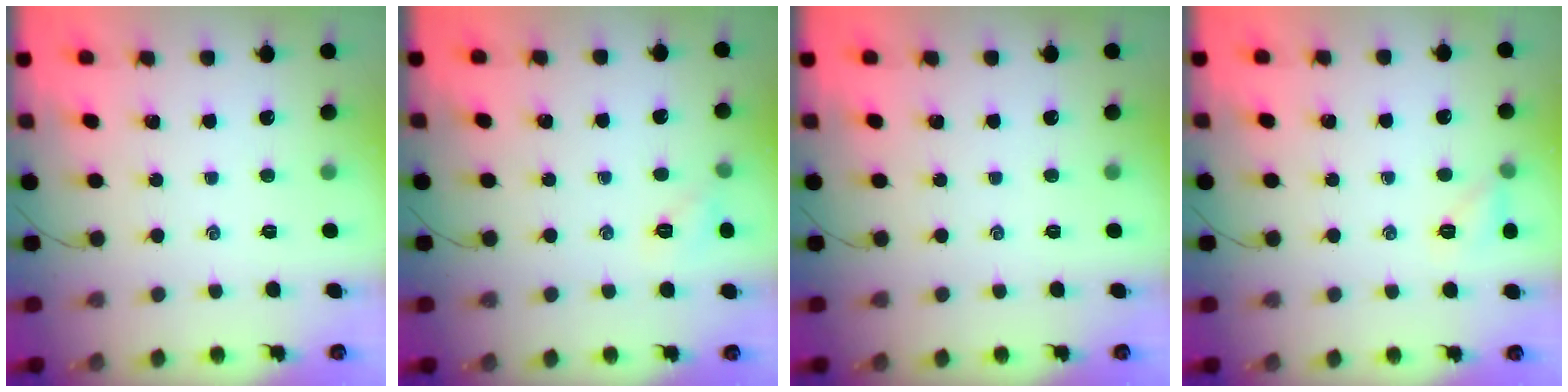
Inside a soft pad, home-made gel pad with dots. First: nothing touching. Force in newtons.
{"total": 5.6, "press": 5.4, "slide": 1.5}
{"total": 0.0}
{"total": 6.6, "press": 6.4, "slide": 1.2}